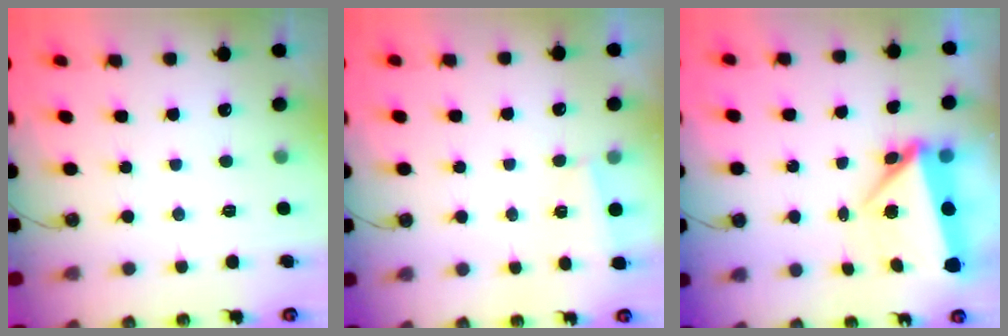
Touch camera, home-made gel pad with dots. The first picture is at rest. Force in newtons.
{"total": 1.1, "press": 1.0, "slide": 0.3}
{"total": 11.4, "press": 5.4, "slide": 10.1}